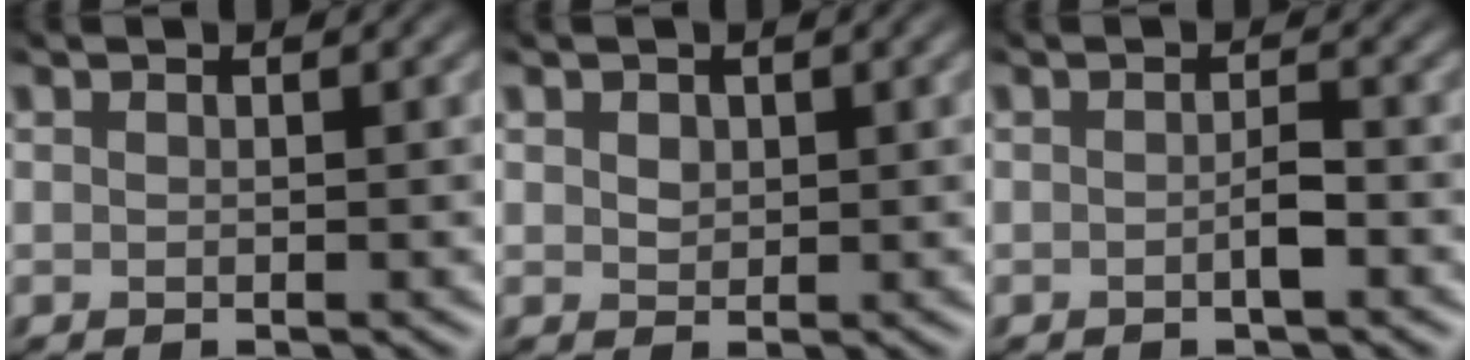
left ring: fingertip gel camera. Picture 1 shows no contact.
{"total": 1.0, "force": [0.2, 0.8, 0.5], "torque": [-0.021, -0.005, 0.016]}
{"total": 1.6, "force": [-1.2, 0.2, 1.0], "torque": [-0.025, -0.002, -0.016]}